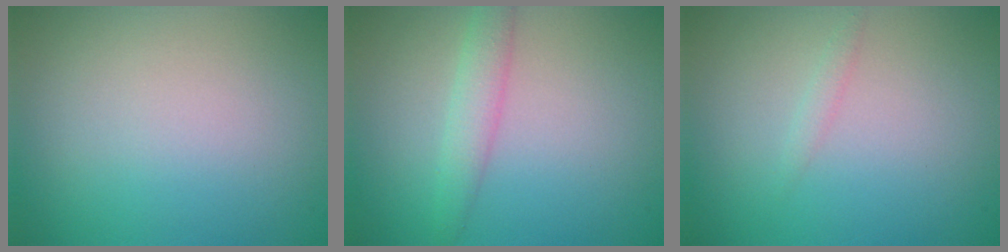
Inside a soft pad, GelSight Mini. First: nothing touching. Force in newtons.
{"total": 2.3, "press": 2.3, "slide": 0.0}
{"total": 0.7, "press": 0.7, "slide": 0.1}